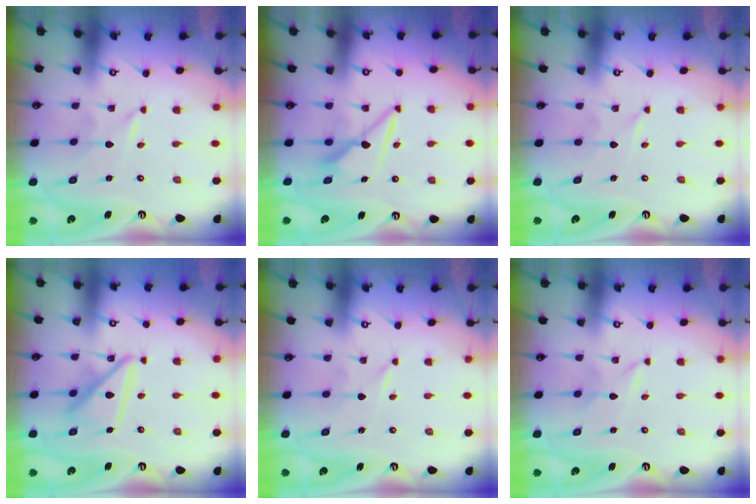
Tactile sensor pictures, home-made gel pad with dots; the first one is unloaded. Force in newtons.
{"total": 8.0, "press": 8.0, "slide": 0.1}
{"total": 0.0}
{"total": 14.5, "press": 14.4, "slide": 1.5}
{"total": 0.0}
{"total": 2.1, "press": 2.0, "slide": 0.2}